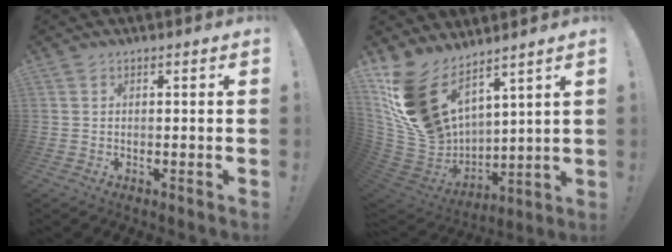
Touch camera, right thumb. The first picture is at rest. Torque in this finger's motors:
{"motor_torque": [2.03, 2.98, 1.41, 1.36, 0.17]}